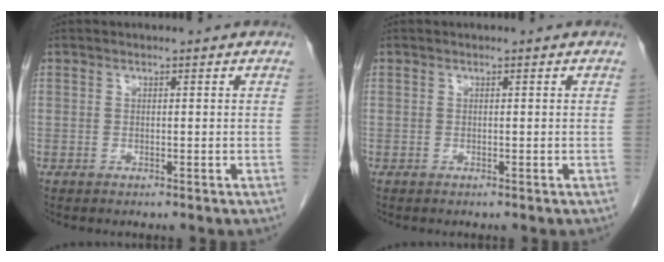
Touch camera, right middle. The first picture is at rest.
{"total": 0.0}